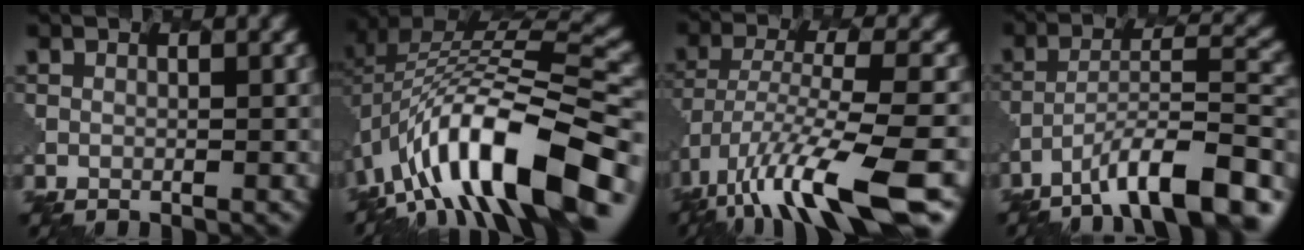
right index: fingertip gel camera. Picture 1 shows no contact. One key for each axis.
{"total": 13.8, "fx": -5.8, "fy": 5.2, "fz": 11.4, "tx": -0.193, "ty": 0.025, "tz": -0.093}
{"total": 11.3, "fx": -6.7, "fy": 2.6, "fz": 8.8, "tx": -0.167, "ty": -0.003, "tz": -0.109}
{"total": 10.3, "fx": -7.4, "fy": 2.4, "fz": 6.8, "tx": -0.104, "ty": 0.018, "tz": -0.122}